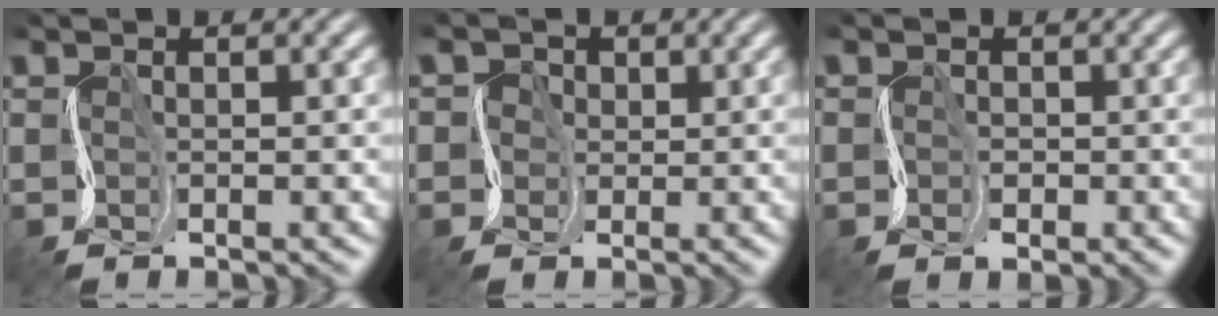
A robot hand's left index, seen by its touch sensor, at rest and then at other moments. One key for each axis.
{"total": 3.4, "fx": 0.9, "fy": 3.3, "fz": 0.5, "tx": -0.005, "ty": 0.031, "tz": -0.017}
{"total": 2.1, "fx": -0.2, "fy": 2.0, "fz": 0.6, "tx": 0.000, "ty": 0.008, "tz": -0.013}